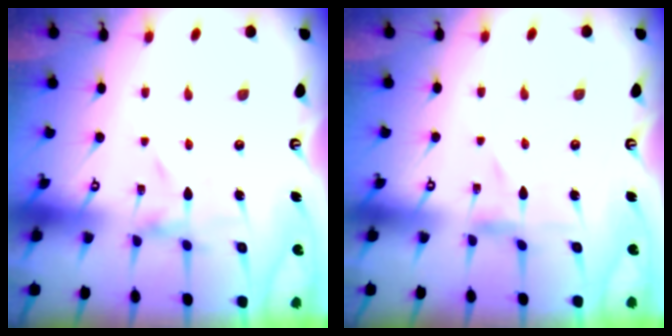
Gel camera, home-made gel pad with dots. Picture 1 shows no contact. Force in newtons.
{"total": 0.0}